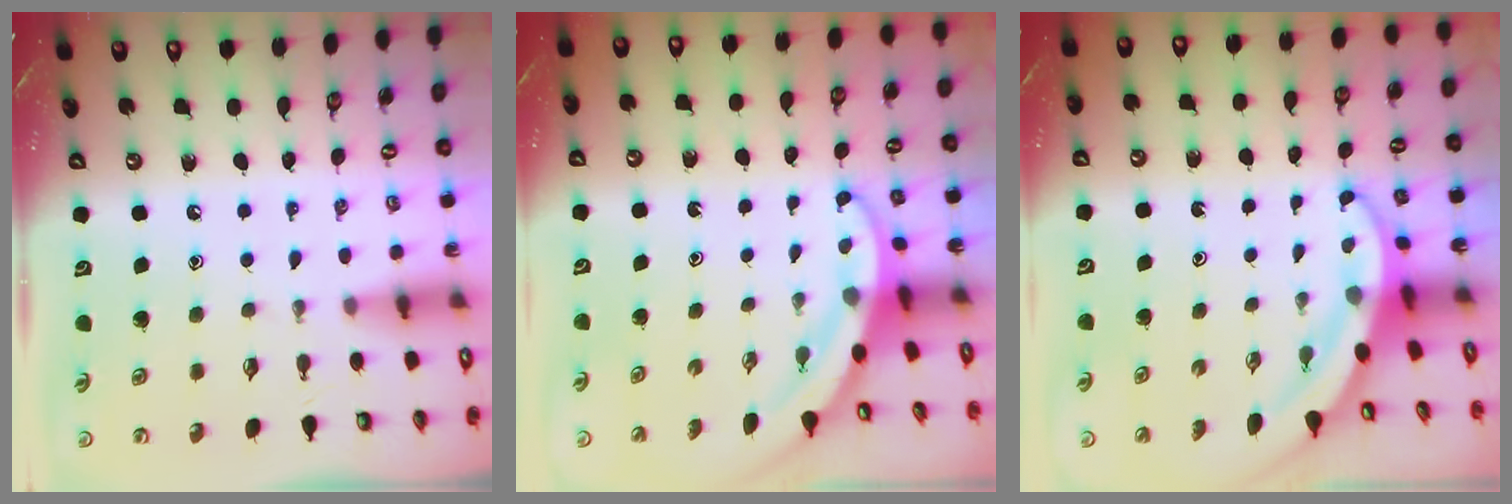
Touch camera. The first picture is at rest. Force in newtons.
{"total": 3.4, "press": 3.4, "slide": 0.1}
{"total": 3.3, "press": 3.3, "slide": 0.3}